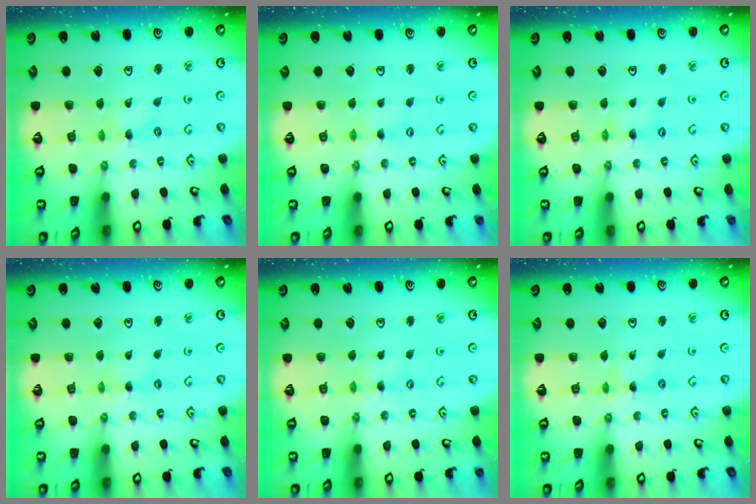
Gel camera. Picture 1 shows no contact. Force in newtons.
{"total": 0.7, "press": 0.6, "slide": 0.1}
{"total": 0.0}
{"total": 0.0}
{"total": 1.3, "press": 1.2, "slide": 0.2}
{"total": 0.0}